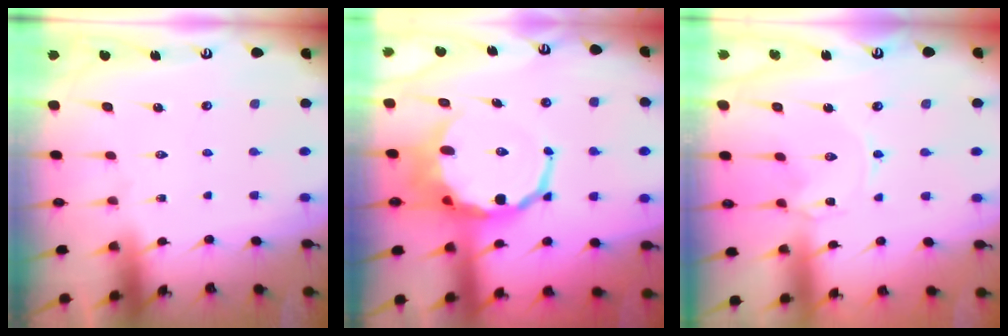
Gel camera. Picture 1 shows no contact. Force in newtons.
{"total": 9.9, "press": 9.7, "slide": 2.3}
{"total": 0.0}